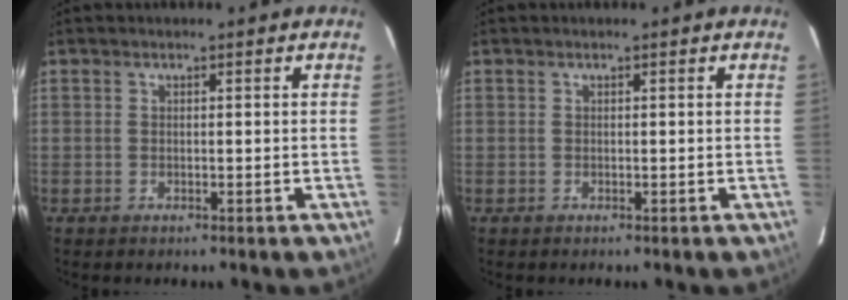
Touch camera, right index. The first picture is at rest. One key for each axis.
{"total": 0.0}